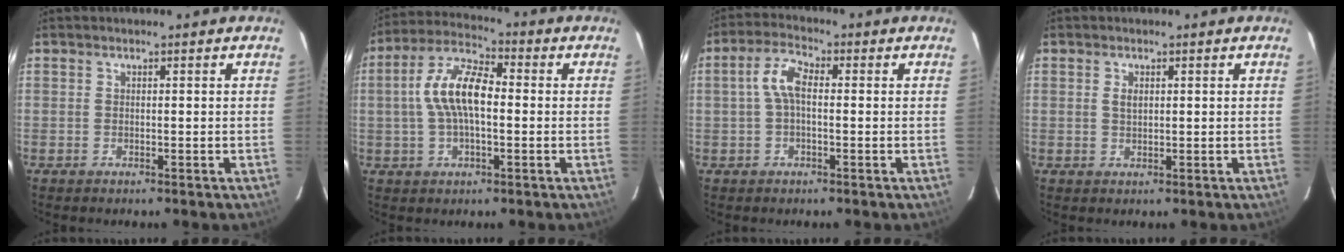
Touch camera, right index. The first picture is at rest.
{"total": 10.8, "force": [0.1, 4.5, 9.8], "torque": [-0.197, 0.020, -0.003]}
{"total": 5.1, "force": [0.1, 2.2, 4.6], "torque": [-0.098, 0.017, 0.001]}
{"total": 1.7, "force": [0.5, 1.0, 1.3], "torque": [-0.024, 0.002, 0.009]}